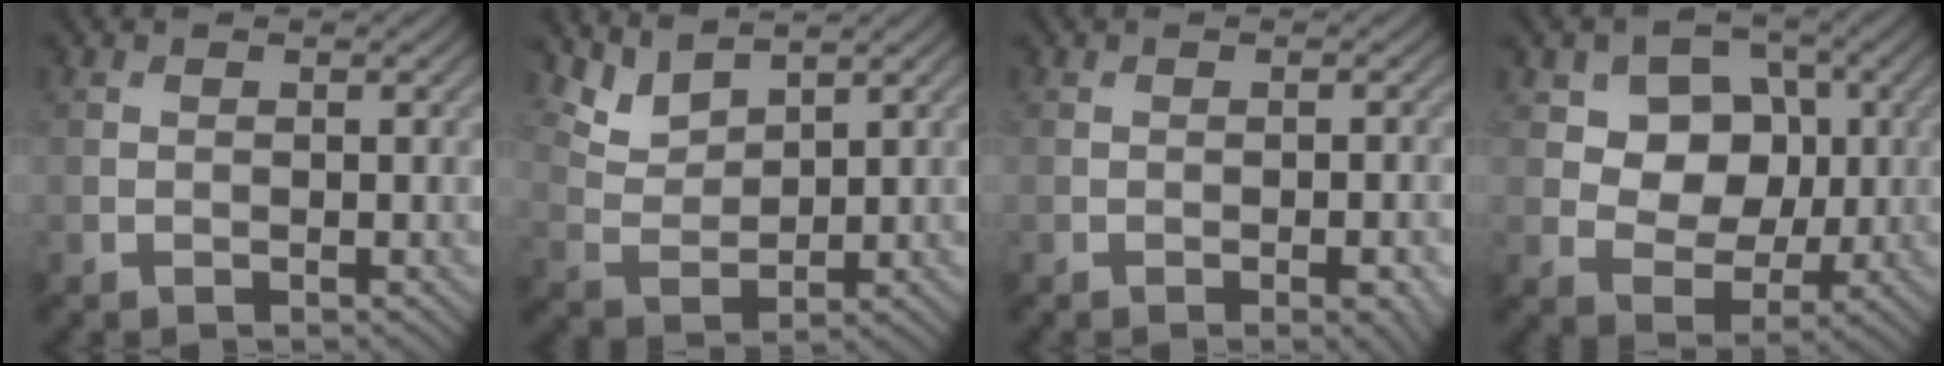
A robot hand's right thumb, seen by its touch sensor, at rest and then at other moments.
{"total": 4.3, "force": [3.7, 1.4, 1.7], "torque": [-0.054, -0.006, 0.082]}
{"total": 2.8, "force": [-1.3, 0.8, 2.3], "torque": [-0.031, 0.002, -0.013]}
{"total": 7.8, "force": [1.8, 6.3, 4.3], "torque": [-0.094, -0.006, 0.023]}